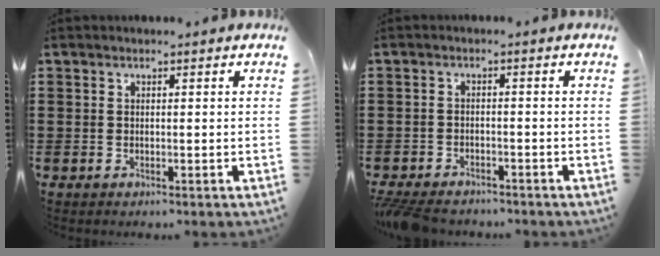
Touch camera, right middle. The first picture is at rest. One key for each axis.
{"total": 3.1, "fx": -3.0, "fy": 0.7, "fz": 0.7, "tx": -0.029, "ty": -0.003, "tz": -0.067}